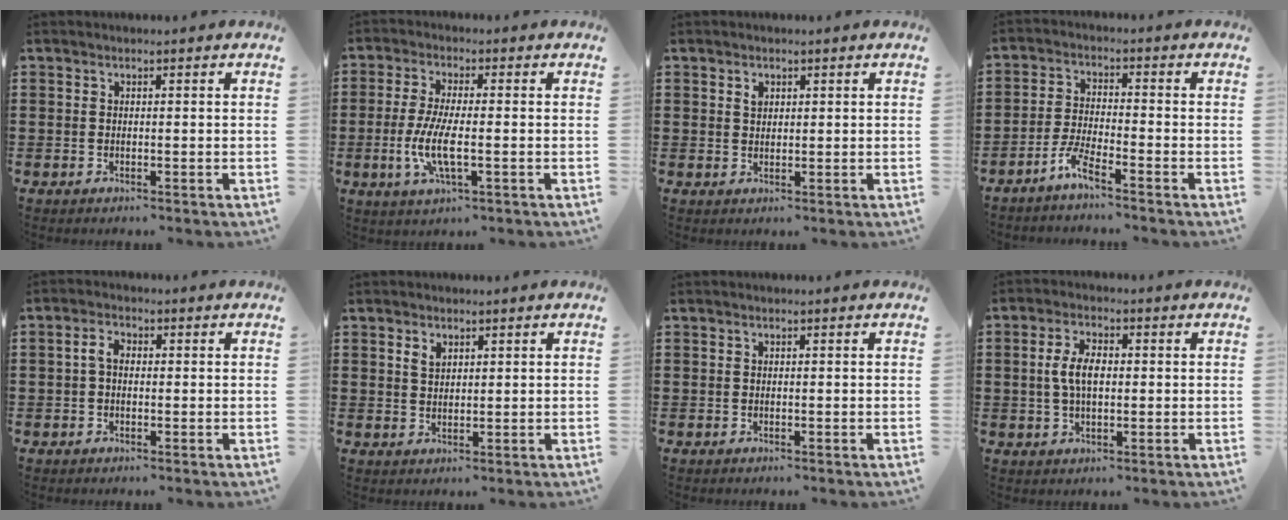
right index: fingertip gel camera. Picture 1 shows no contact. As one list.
[{"total": 6.7, "force": [-1.6, 1.6, 6.3], "torque": [-0.143, -0.014, -0.037]}, {"total": 1.3, "force": [0.7, 0.9, 0.7], "torque": [-0.015, 0.004, 0.014]}, {"total": 4.1, "force": [-3.3, 0.0, 2.4], "torque": [-0.066, -0.009, -0.066]}, {"total": 2.7, "force": [0.0, 1.6, 2.1], "torque": [-0.050, 0.004, -0.003]}, {"total": 1.8, "force": [1.2, 1.1, 0.8], "torque": [-0.019, 0.004, 0.022]}, {"total": 0.0}, {"total": 5.2, "force": [0.3, 2.5, 4.5], "torque": [-0.104, 0.004, -0.001]}]